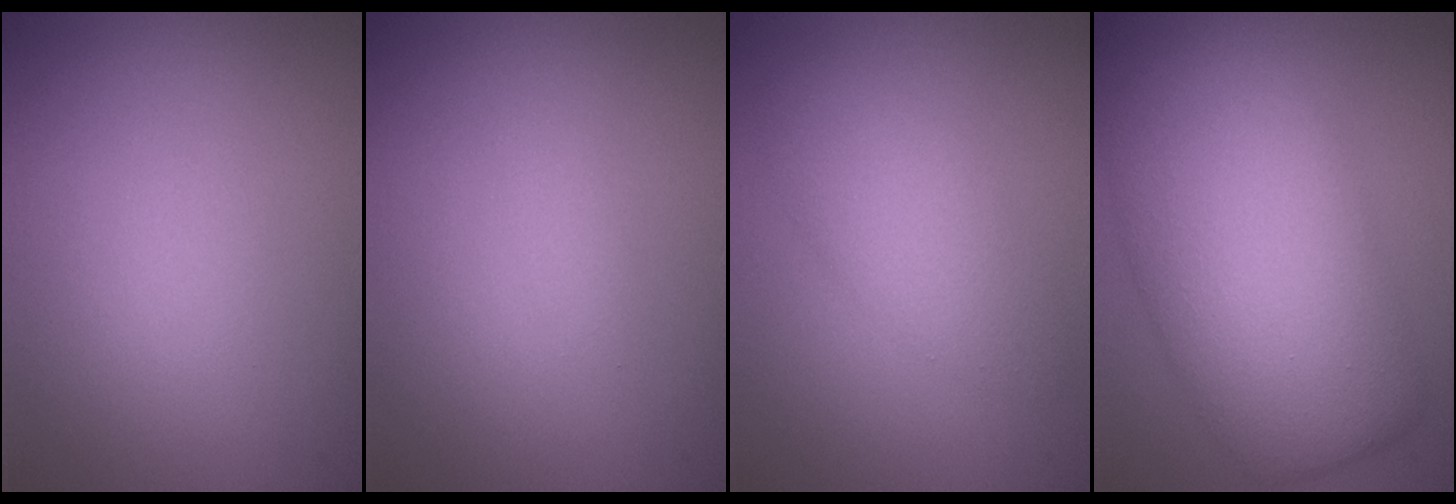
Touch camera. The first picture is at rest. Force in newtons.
{"total": 0.6, "press": 0.6, "slide": 0.0}
{"total": 3.0, "press": 3.0, "slide": 0.1}
{"total": 10.7, "press": 10.7, "slide": 0.2}